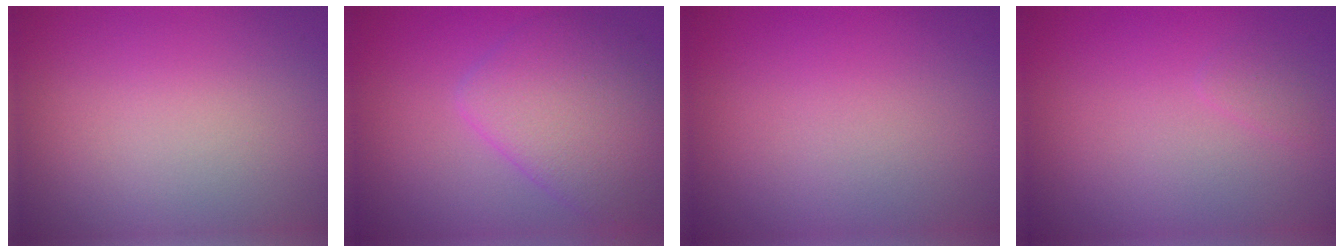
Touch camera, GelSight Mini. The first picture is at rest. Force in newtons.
{"total": 5.4, "press": 5.4, "slide": 0.2}
{"total": 0.0}
{"total": 0.7, "press": 0.7, "slide": 0.1}